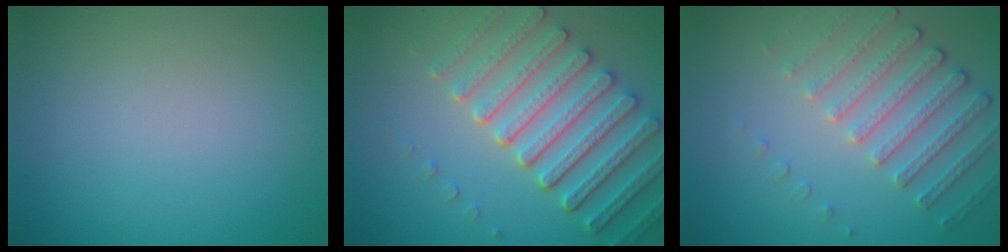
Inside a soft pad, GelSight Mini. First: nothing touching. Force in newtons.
{"total": 6.7, "press": 5.6, "slide": 3.6}
{"total": 4.5, "press": 3.4, "slide": 2.9}